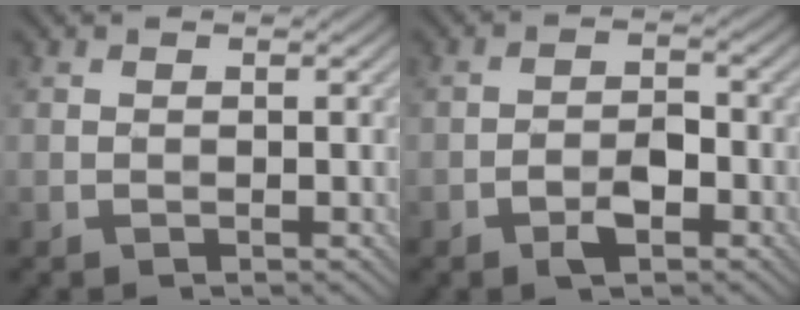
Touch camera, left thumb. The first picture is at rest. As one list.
[{"total": 3.7, "force": [-2.0, 1.7, 2.6], "torque": [-0.041, 0.005, -0.040]}]